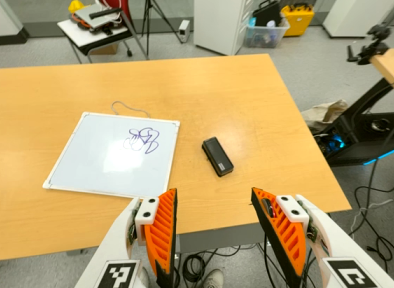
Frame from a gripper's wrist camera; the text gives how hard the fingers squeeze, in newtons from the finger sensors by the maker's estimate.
{"total": 0.0}